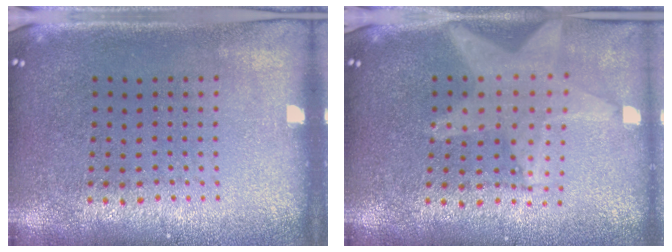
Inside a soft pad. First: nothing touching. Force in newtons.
{"total": 2.2, "press": 1.8, "slide": 1.2}